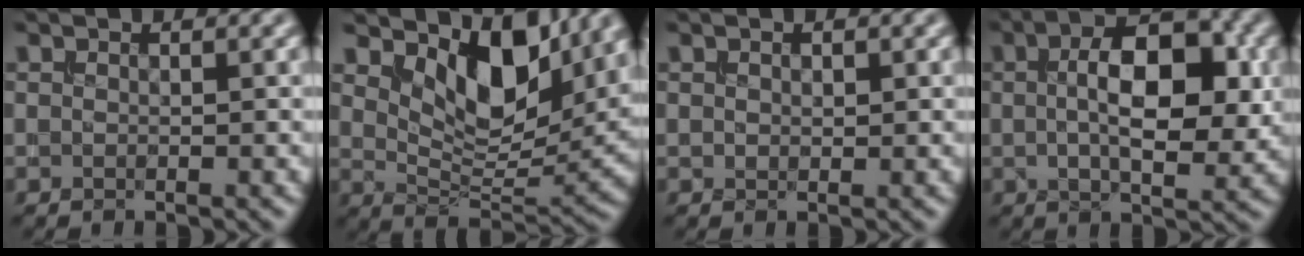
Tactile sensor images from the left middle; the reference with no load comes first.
{"total": 8.8, "force": [4.6, 4.3, 6.1], "torque": [-0.094, -0.008, 0.073]}
{"total": 0.7, "force": [0.3, 0.5, 0.5], "torque": [-0.011, -0.001, 0.005]}
{"total": 8.2, "force": [0.8, 3.6, 7.3], "torque": [-0.111, 0.009, 0.007]}